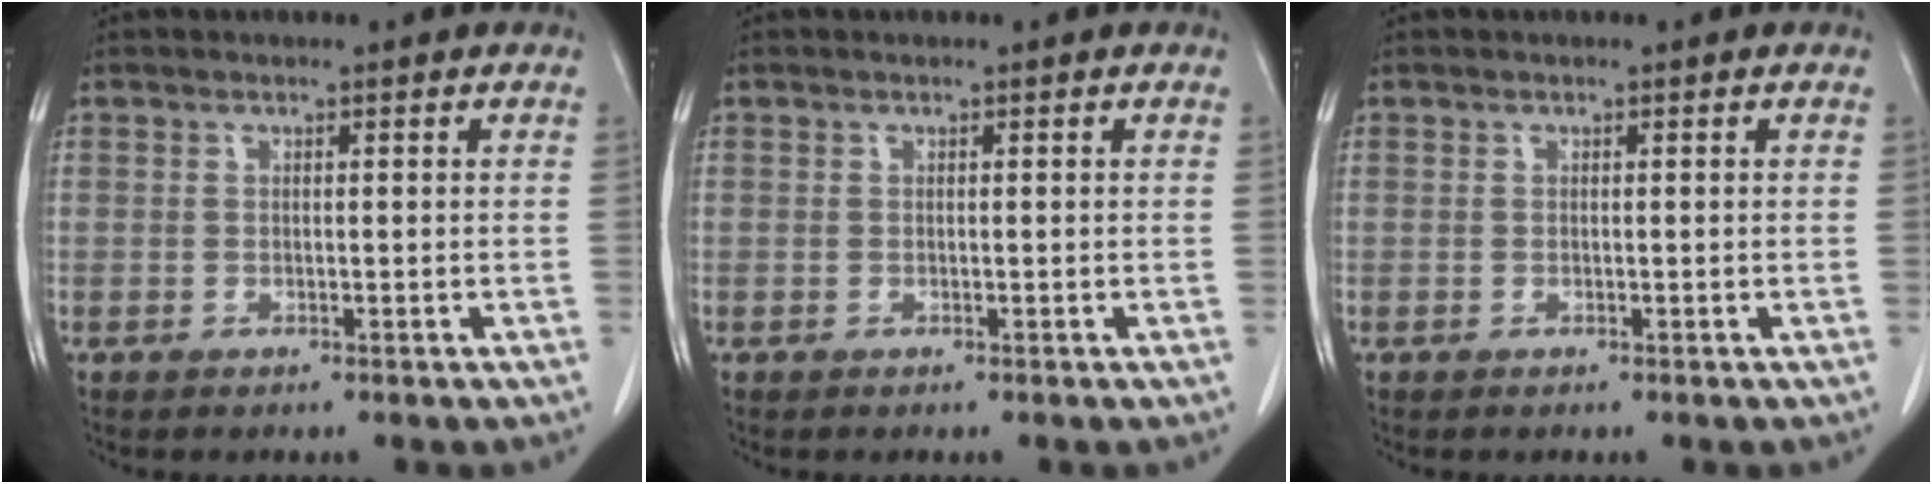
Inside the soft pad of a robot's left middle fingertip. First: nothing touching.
{"total": 0.0}
{"total": 0.0}